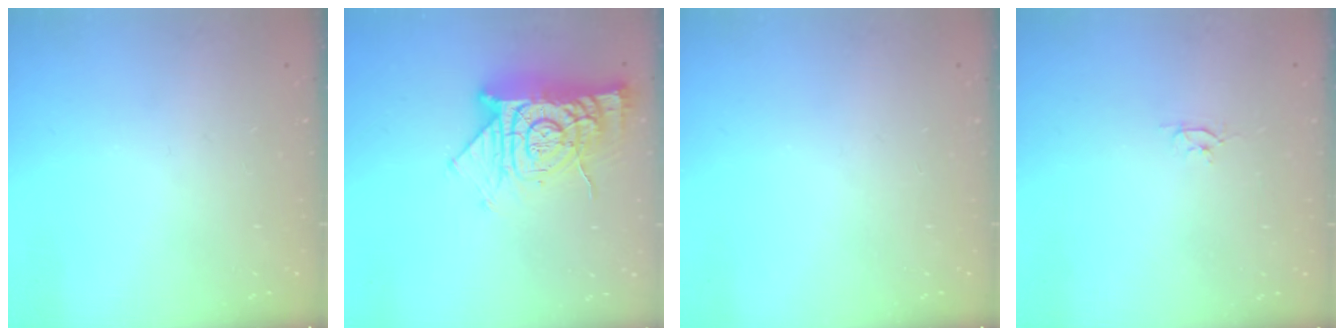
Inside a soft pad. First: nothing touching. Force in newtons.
{"total": 15.5, "press": 15.5, "slide": 1.4}
{"total": 0.0}
{"total": 2.6, "press": 2.6, "slide": 0.3}